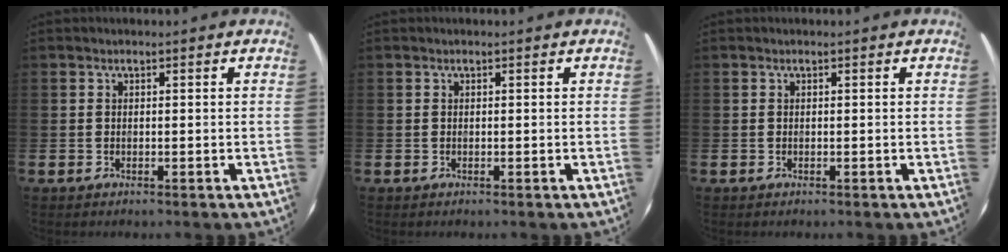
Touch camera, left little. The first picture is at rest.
{"total": 0.0}
{"total": 0.0}